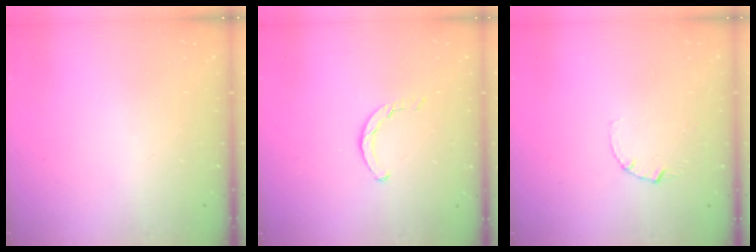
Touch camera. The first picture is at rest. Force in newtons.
{"total": 3.5, "press": 3.5, "slide": 0.5}
{"total": 2.5, "press": 2.5, "slide": 0.3}